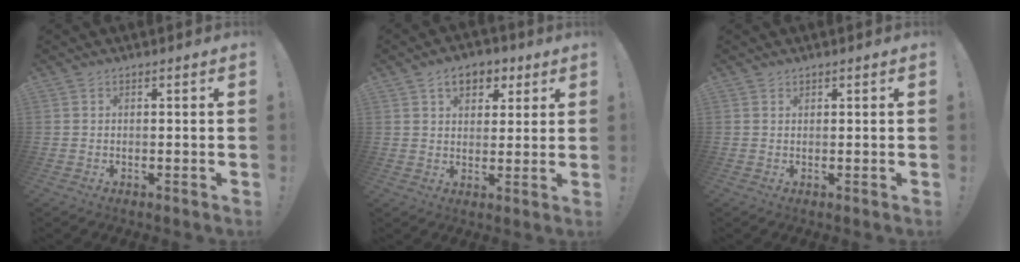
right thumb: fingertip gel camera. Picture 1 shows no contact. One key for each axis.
{"total": 8.4, "fx": 3.9, "fy": 5.9, "fz": 4.4, "tx": -0.055, "ty": -0.010, "tz": 0.072}
{"total": 0.7, "fx": 0.6, "fy": 0.3, "fz": 0.1, "tx": 0.004, "ty": -0.003, "tz": 0.011}